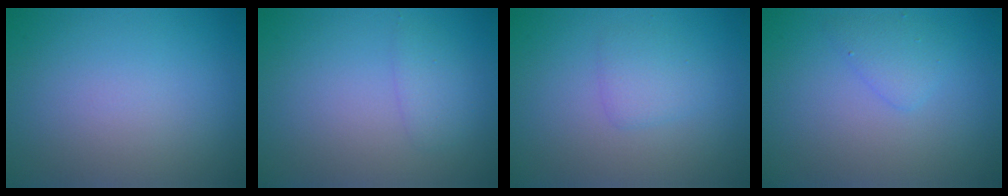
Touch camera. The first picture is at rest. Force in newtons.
{"total": 1.4, "press": 1.4, "slide": 0.1}
{"total": 1.8, "press": 1.8, "slide": 0.1}
{"total": 1.7, "press": 1.6, "slide": 0.1}